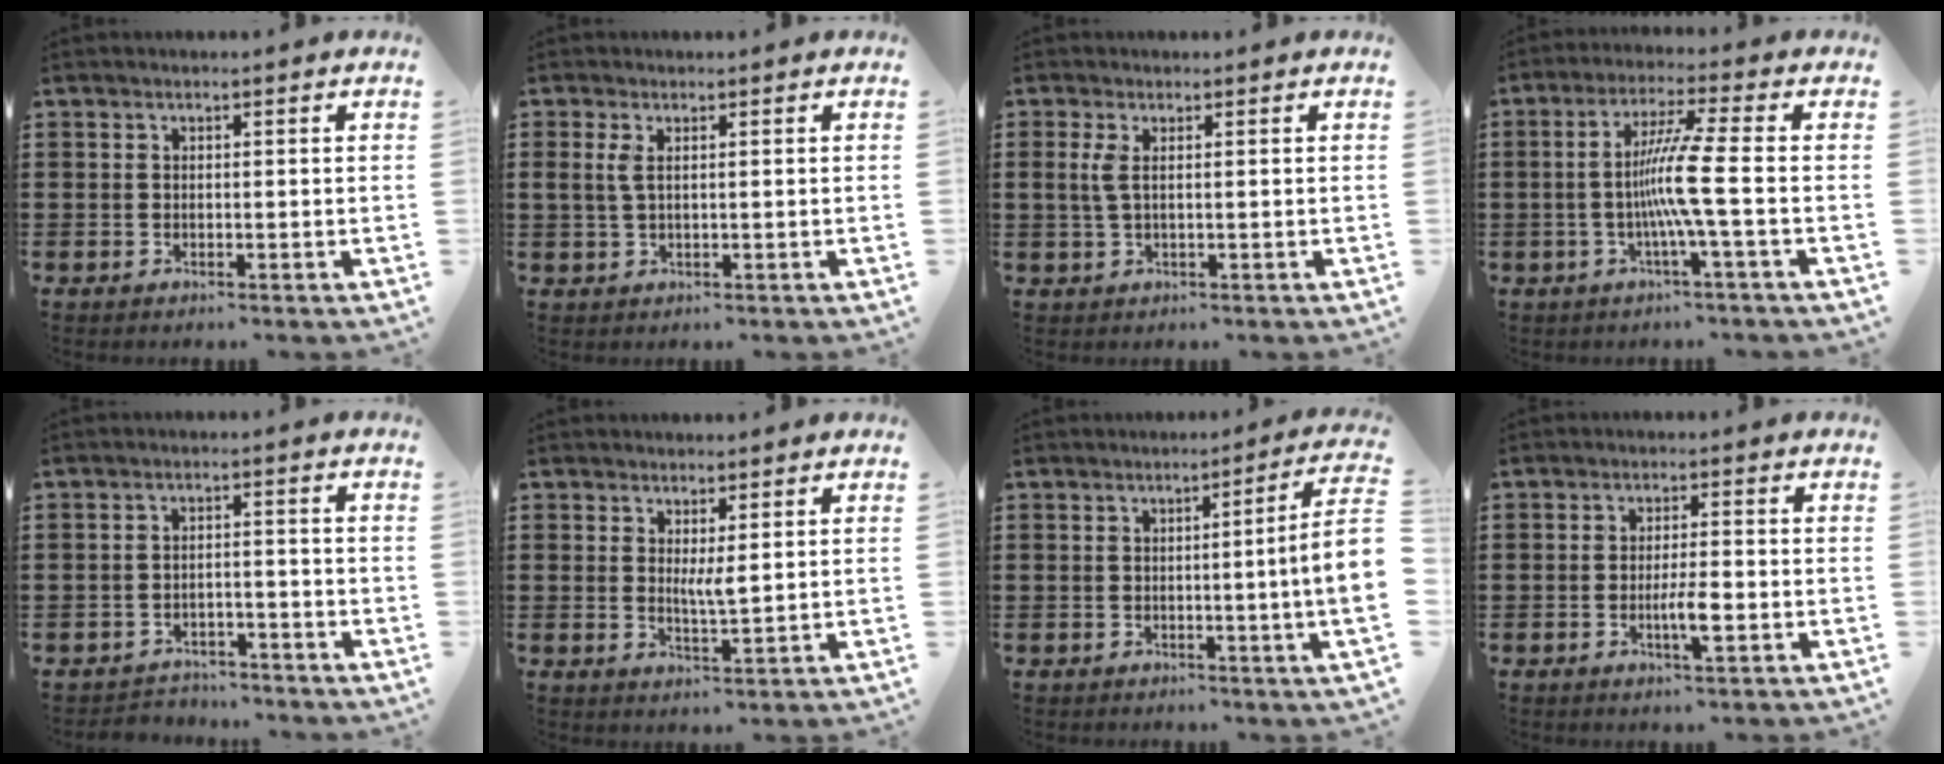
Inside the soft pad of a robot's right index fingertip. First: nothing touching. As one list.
[{"total": 1.9, "force": [0.5, 0.6, 1.7], "torque": [-0.037, 0.003, 0.008]}, {"total": 2.2, "force": [0.4, 0.5, 2.1], "torque": [-0.051, -0.002, 0.004]}, {"total": 8.2, "force": [-1.3, -1.1, 8.0], "torque": [-0.163, -0.016, -0.038]}, {"total": 2.8, "force": [-2.8, 0.6, 0.3], "torque": [-0.011, 0.003, -0.059]}, {"total": 2.7, "force": [1.0, 0.4, 2.5], "torque": [-0.053, -0.002, 0.017]}, {"total": 6.4, "force": [-0.1, -0.8, 6.4], "torque": [-0.094, -0.021, -0.006]}, {"total": 4.2, "force": [-1.3, 0.6, 3.9], "torque": [-0.074, -0.004, -0.025]}]